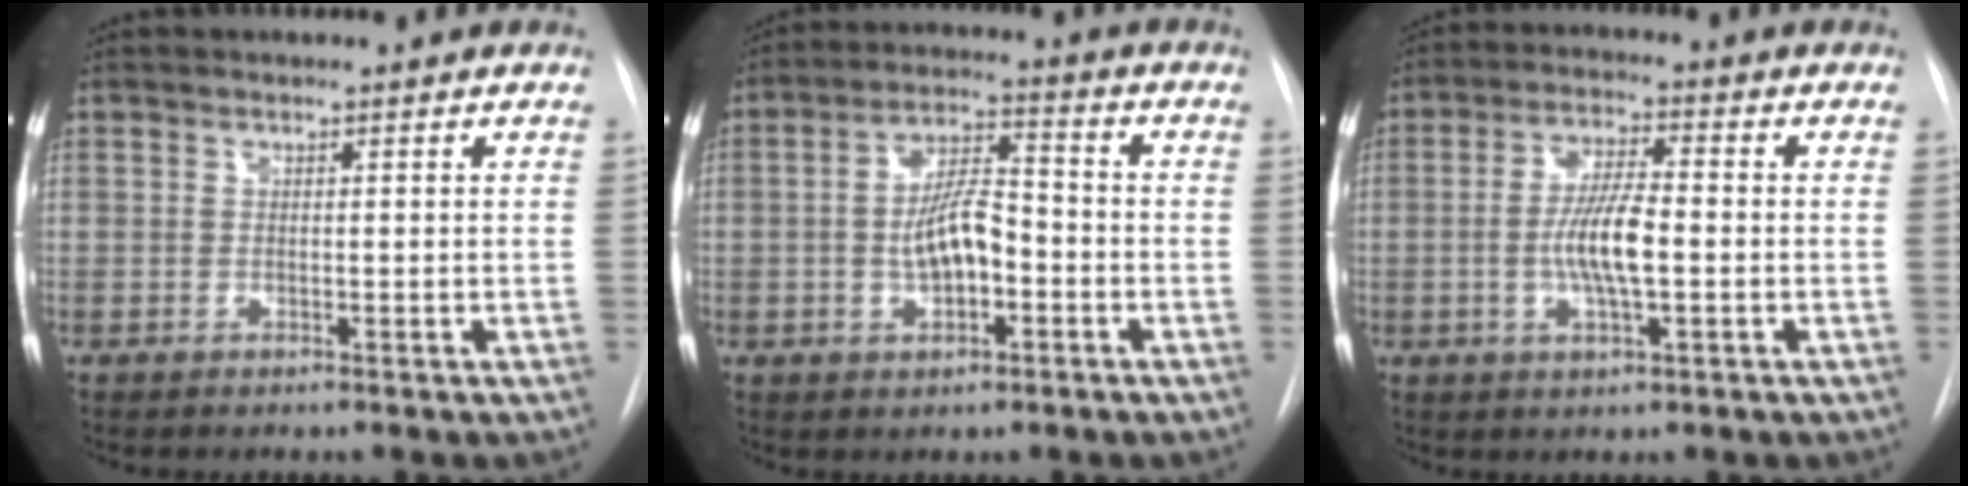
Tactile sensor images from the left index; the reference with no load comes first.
{"total": 7.9, "force": [-1.5, 3.2, 7.1], "torque": [-0.137, 0.017, -0.028]}
{"total": 7.7, "force": [-1.2, 1.7, 7.4], "torque": [-0.147, 0.001, -0.025]}